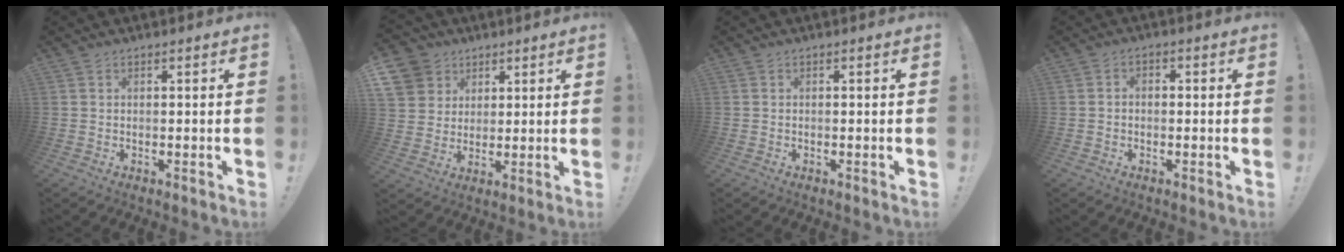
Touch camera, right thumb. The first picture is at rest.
{"total": 10.3, "force": [5.2, 8.6, 2.4], "torque": [-0.033, -0.029, 0.107]}
{"total": 0.0}
{"total": 2.0, "force": [-1.4, 0.9, 1.0], "torque": [-0.019, 0.010, -0.024]}